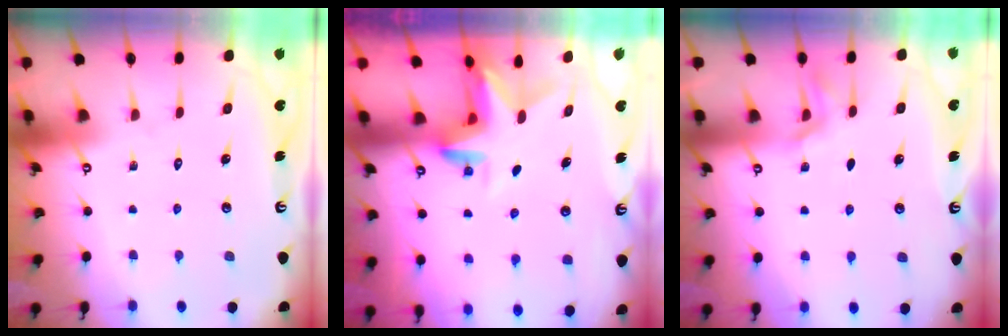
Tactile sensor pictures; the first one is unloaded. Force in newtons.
{"total": 3.5, "press": 3.5, "slide": 0.3}
{"total": 1.4, "press": 1.4, "slide": 0.2}